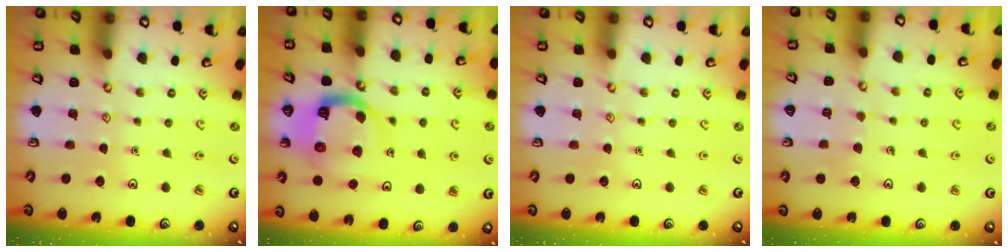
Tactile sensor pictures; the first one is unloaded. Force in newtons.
{"total": 13.1, "press": 13.0, "slide": 1.3}
{"total": 0.0}
{"total": 3.9, "press": 3.9, "slide": 0.2}